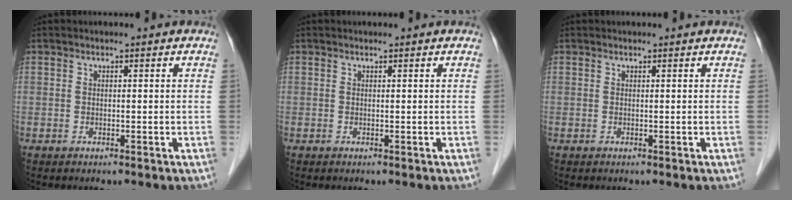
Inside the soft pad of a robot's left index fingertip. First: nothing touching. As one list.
[{"total": 0.0}, {"total": 0.0}]